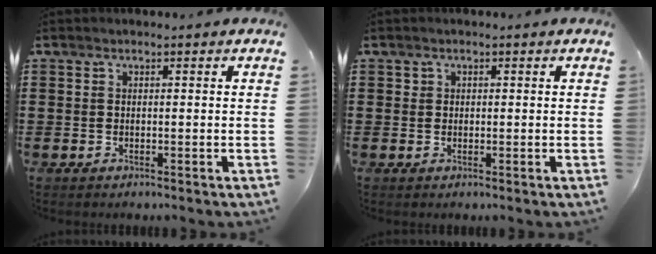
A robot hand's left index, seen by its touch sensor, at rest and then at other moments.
{"total": 0.8, "force": [0.2, 0.7, 0.1], "torque": [0.003, 0.001, 0.003]}